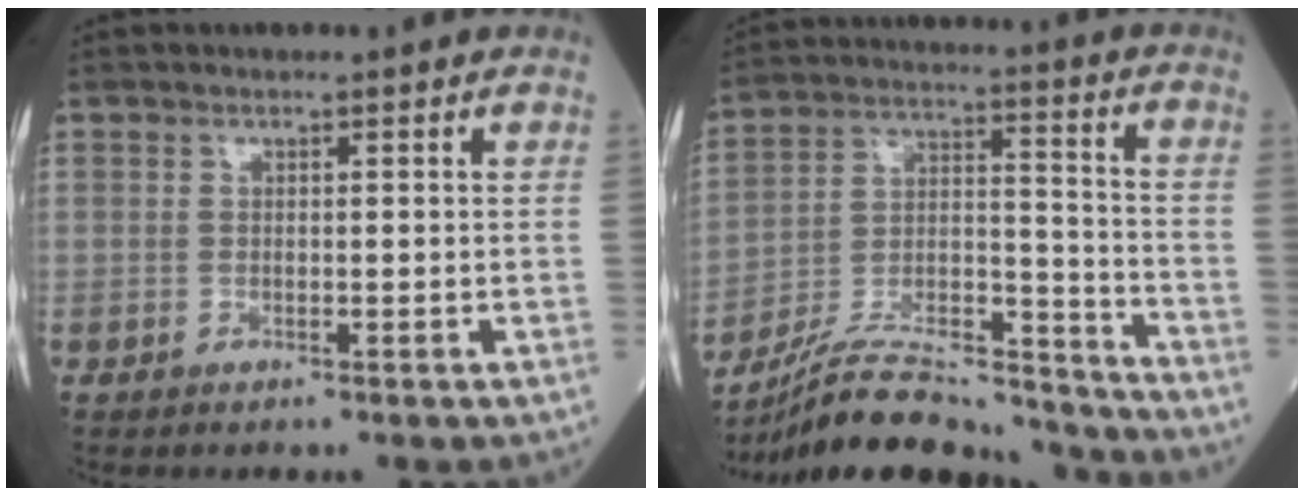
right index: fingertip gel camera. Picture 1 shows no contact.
{"total": 19.7, "force": [-18.7, 2.7, 5.5], "torque": [-0.117, 0.023, -0.309]}